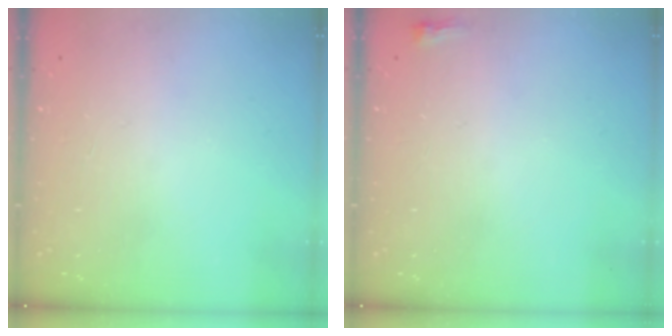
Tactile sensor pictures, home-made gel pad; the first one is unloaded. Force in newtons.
{"total": 2.2, "press": 2.2, "slide": 0.6}